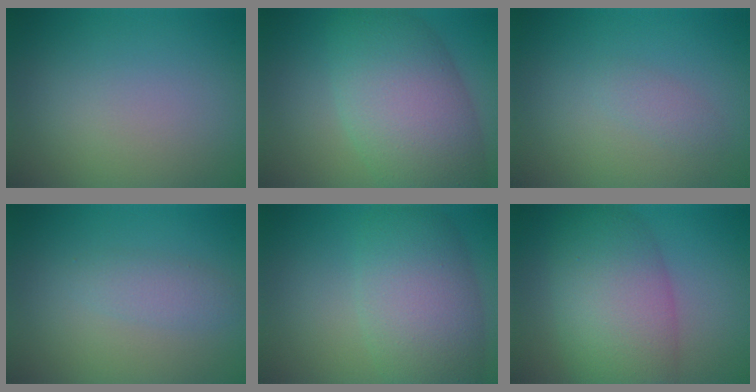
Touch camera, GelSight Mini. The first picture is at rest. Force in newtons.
{"total": 9.4, "press": 9.4, "slide": 0.3}
{"total": 1.0, "press": 1.0, "slide": 0.0}
{"total": 1.7, "press": 1.7, "slide": 0.0}
{"total": 7.6, "press": 7.6, "slide": 0.3}
{"total": 8.5, "press": 8.5, "slide": 0.5}